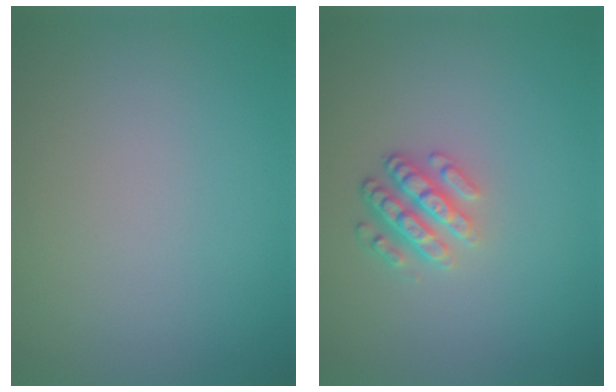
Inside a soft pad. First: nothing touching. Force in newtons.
{"total": 3.2, "press": 2.6, "slide": 1.8}